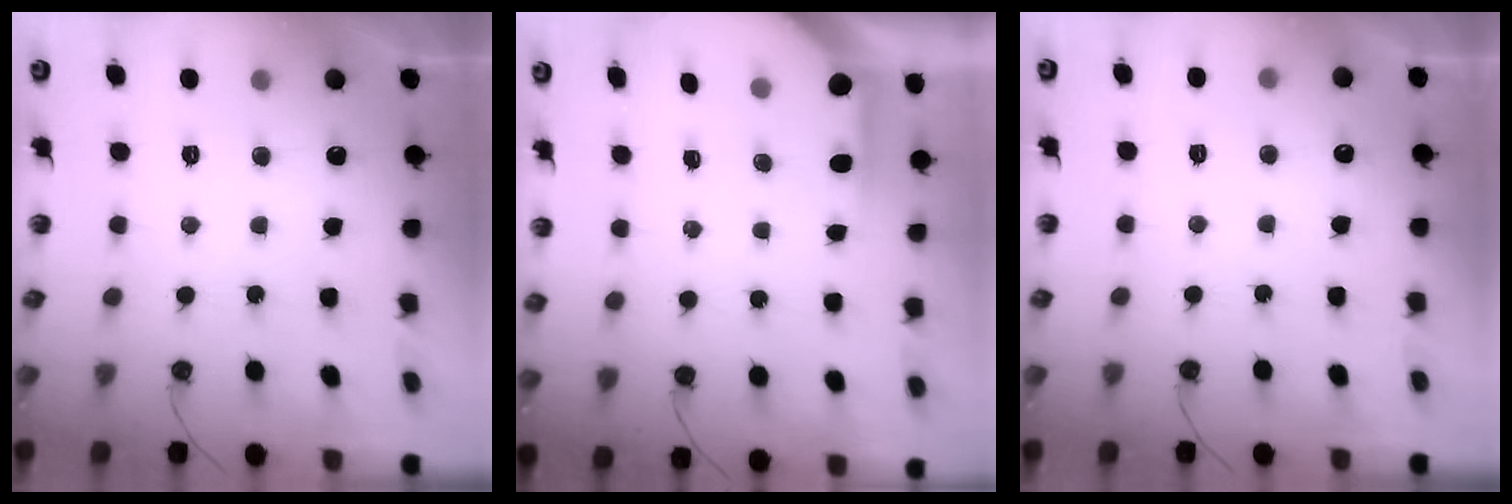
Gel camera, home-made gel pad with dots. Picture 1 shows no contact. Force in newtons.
{"total": 3.5, "press": 3.5, "slide": 0.5}
{"total": 2.9, "press": 2.9, "slide": 0.5}